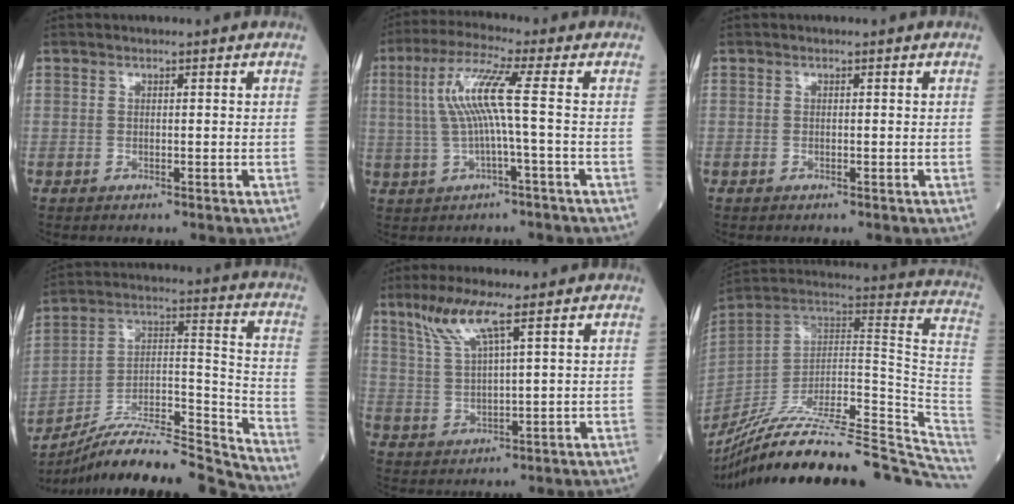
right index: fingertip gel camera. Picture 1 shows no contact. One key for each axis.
{"total": 7.9, "fx": 0.5, "fy": -0.5, "fz": 7.9, "tx": -0.169, "ty": 0.021, "tz": 0.010}
{"total": 0.0}
{"total": 19.6, "fx": -18.6, "fy": 0.5, "fz": 6.2, "tx": -0.115, "ty": 0.029, "tz": -0.316}
{"total": 7.1, "fx": 4.3, "fy": 0.3, "fz": 5.6, "tx": -0.125, "ty": 0.003, "tz": 0.092}
{"total": 32.8, "fx": -27.7, "fy": 3.6, "fz": 17.2, "tx": -0.181, "ty": -0.013, "tz": -0.407}